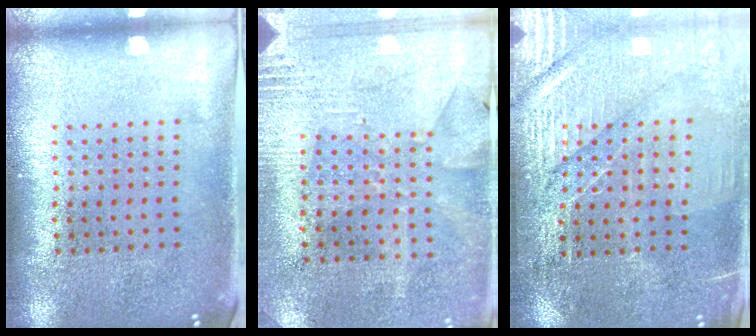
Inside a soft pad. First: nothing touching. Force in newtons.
{"total": 2.7, "press": 2.4, "slide": 1.3}
{"total": 3.1, "press": 3.0, "slide": 0.6}